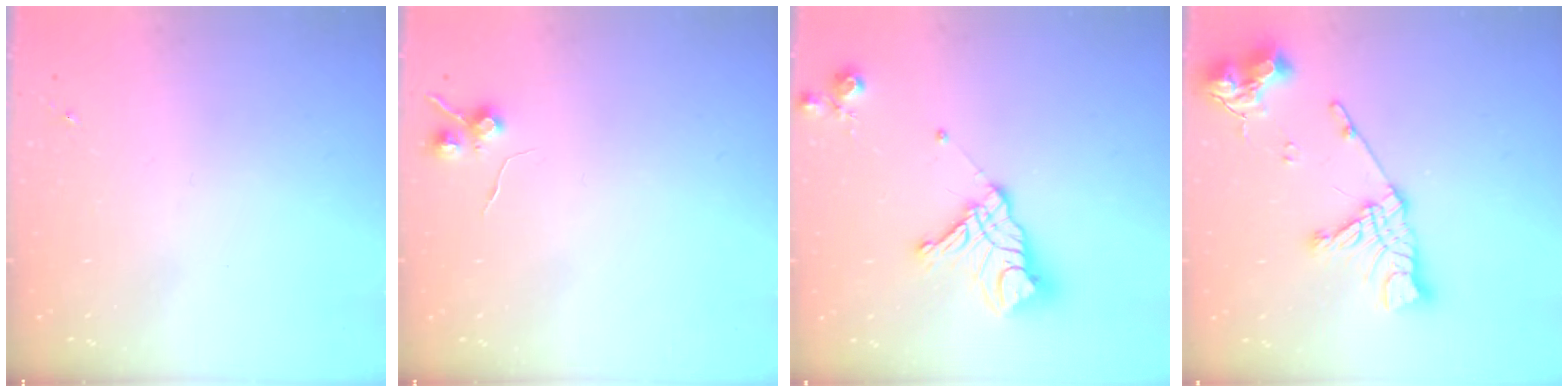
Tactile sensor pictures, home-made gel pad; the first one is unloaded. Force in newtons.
{"total": 6.1, "press": 6.1, "slide": 0.8}
{"total": 14.0, "press": 13.9, "slide": 1.5}
{"total": 17.1, "press": 17.0, "slide": 2.0}